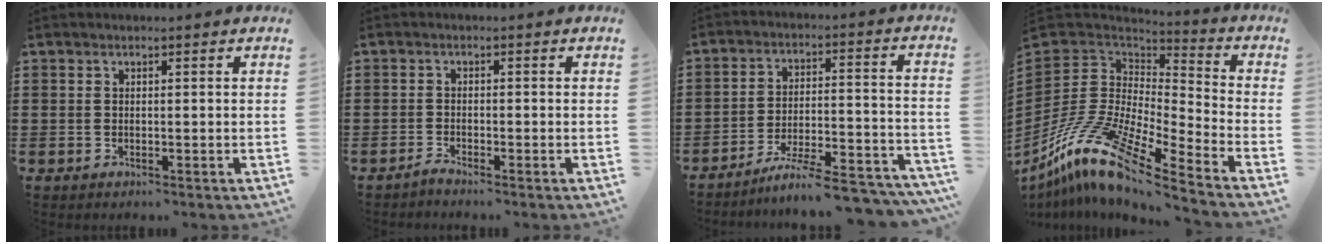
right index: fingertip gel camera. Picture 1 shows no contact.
{"total": 1.2, "force": [-1.2, 0.0, 0.1], "torque": [-0.005, 0.000, -0.023]}
{"total": 7.7, "force": [-6.9, 0.3, 3.5], "torque": [-0.047, 0.004, -0.130]}
{"total": 13.4, "force": [-9.3, 3.7, 8.8], "torque": [-0.207, 0.007, -0.189]}